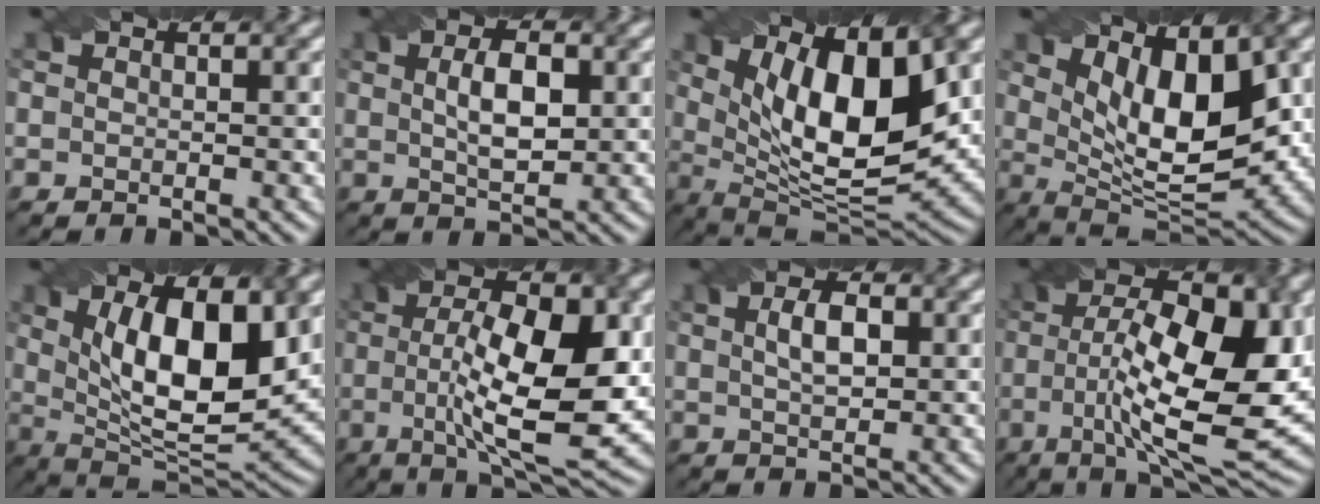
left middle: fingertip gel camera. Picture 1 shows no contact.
{"total": 4.2, "force": [0.6, 1.8, 3.7], "torque": [-0.073, 0.002, 0.014]}
{"total": 12.5, "force": [3.6, 5.0, 10.8], "torque": [-0.168, -0.007, 0.063]}
{"total": 9.4, "force": [2.5, 4.2, 8.1], "torque": [-0.128, -0.008, 0.042]}
{"total": 11.8, "force": [2.5, 4.6, 10.6], "torque": [-0.163, -0.009, 0.045]}
{"total": 11.1, "force": [-0.1, 3.5, 10.6], "torque": [-0.160, 0.000, 0.002]}
{"total": 3.0, "force": [0.6, 1.4, 2.6], "torque": [-0.055, 0.006, 0.016]}
{"total": 12.6, "force": [0.1, 4.5, 11.8], "torque": [-0.184, -0.001, 0.003]}